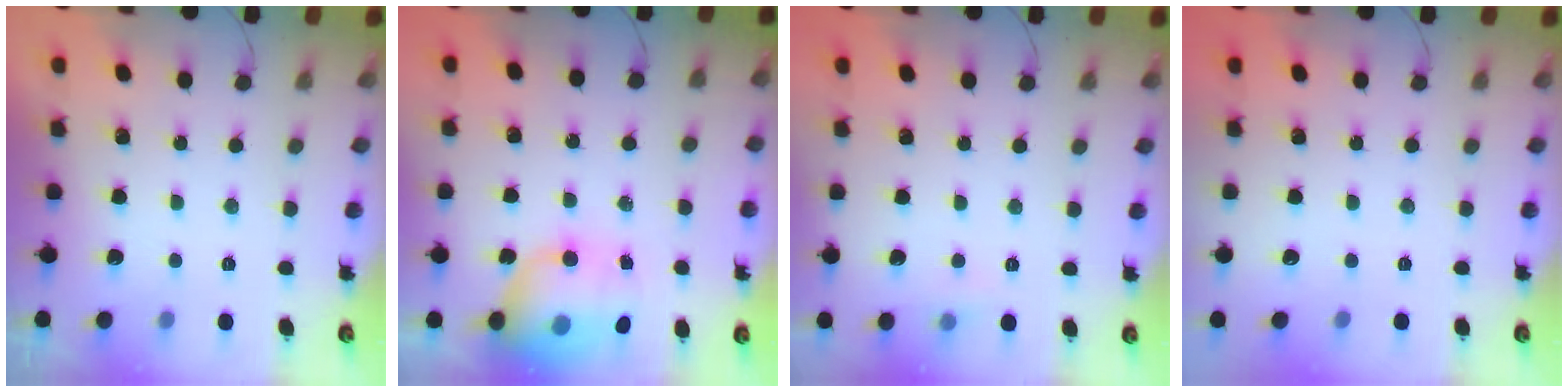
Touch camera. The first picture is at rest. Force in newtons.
{"total": 15.4, "press": 15.1, "slide": 3.4}
{"total": 3.6, "press": 3.4, "slide": 1.0}
{"total": 0.0}